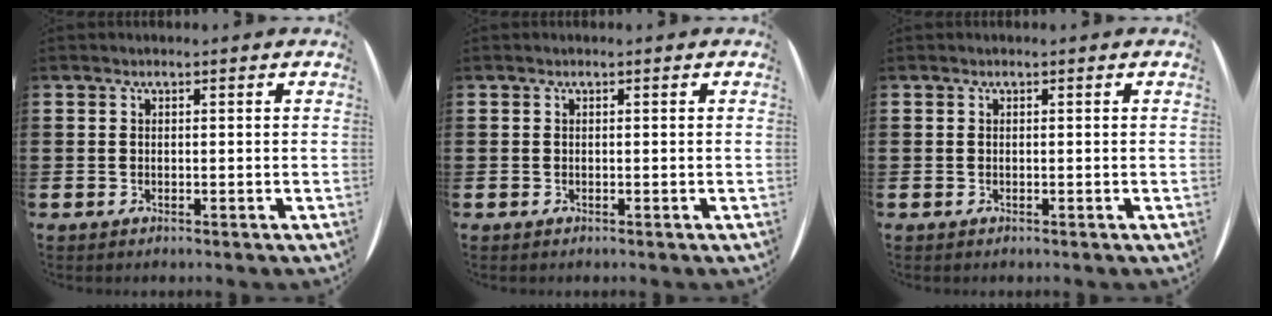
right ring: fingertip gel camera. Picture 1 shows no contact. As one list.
[{"total": 0.0}, {"total": 0.0}]